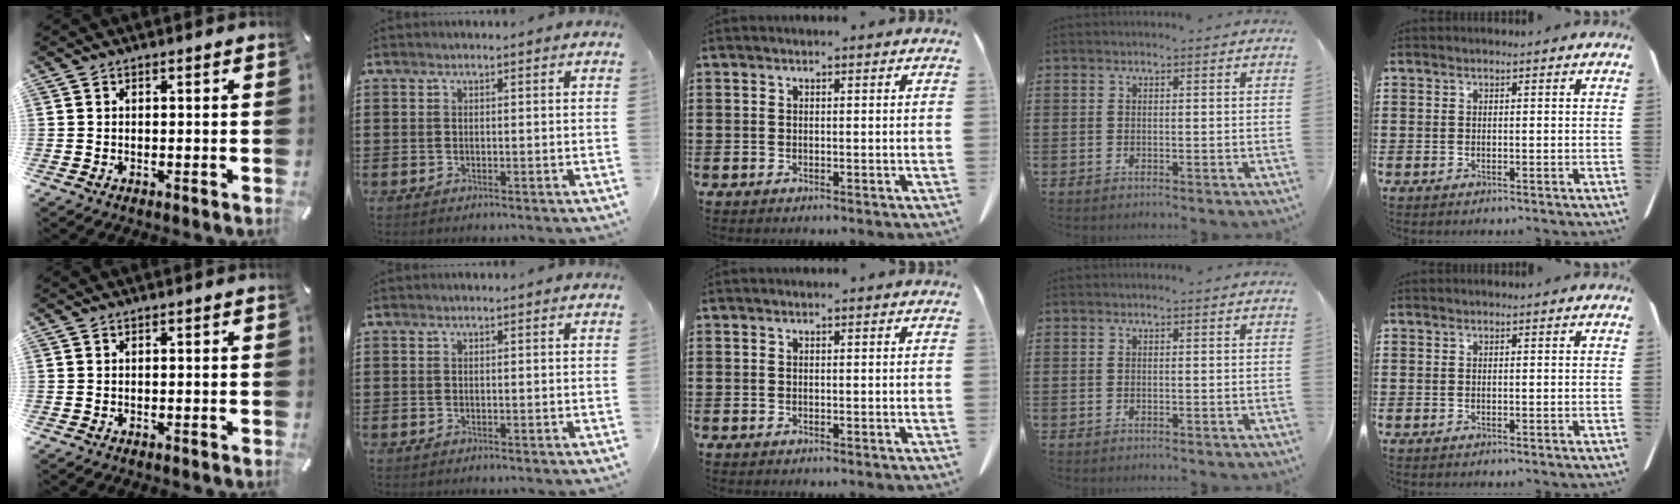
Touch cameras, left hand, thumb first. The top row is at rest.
{}